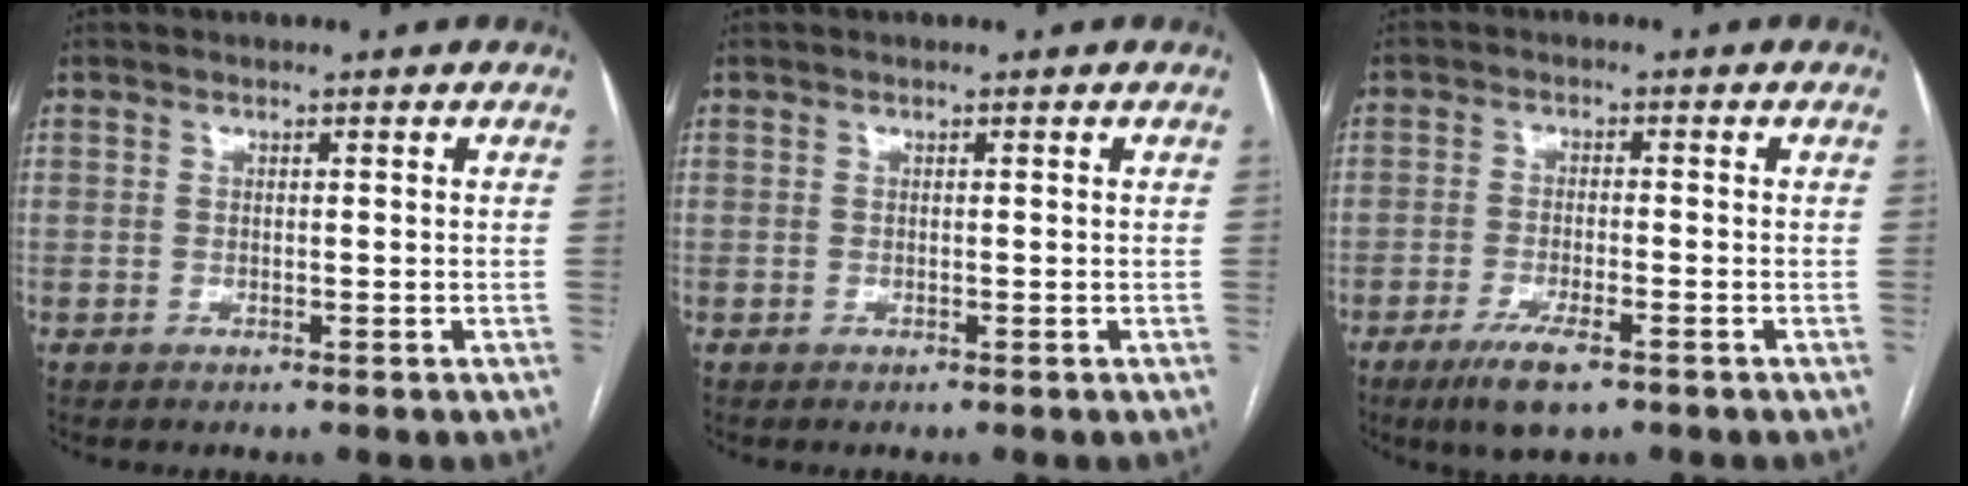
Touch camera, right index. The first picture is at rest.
{"total": 0.0}
{"total": 6.2, "force": [-3.9, 1.3, 4.7], "torque": [-0.090, -0.012, -0.063]}